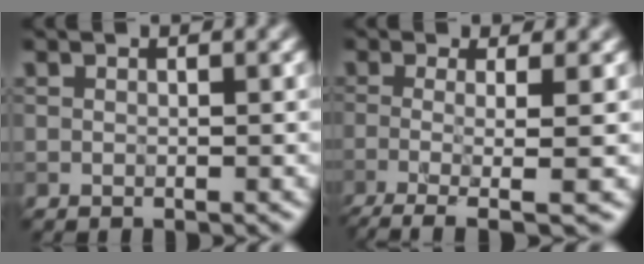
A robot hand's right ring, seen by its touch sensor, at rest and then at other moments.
{"total": 5.3, "force": [-1.4, 1.3, 4.9], "torque": [-0.080, -0.013, -0.036]}